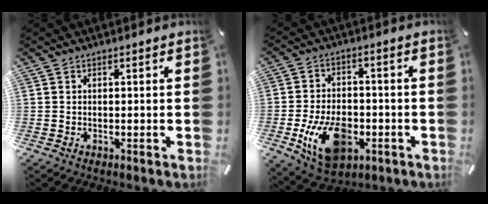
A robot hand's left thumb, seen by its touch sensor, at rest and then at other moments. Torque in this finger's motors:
{"motor_torque": [0.58, 1.66, 0.74, 0.02, 0.36]}